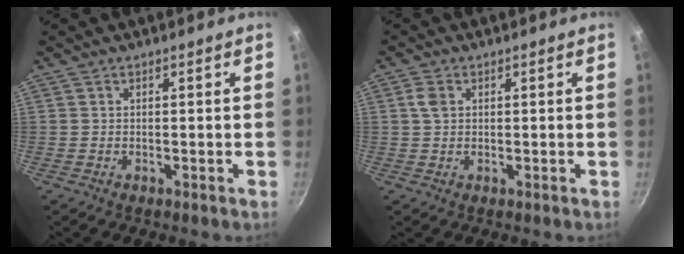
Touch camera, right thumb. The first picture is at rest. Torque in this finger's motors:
{"motor_torque": [-0.19, 1.25, 0.44, 0.56, 0.02]}